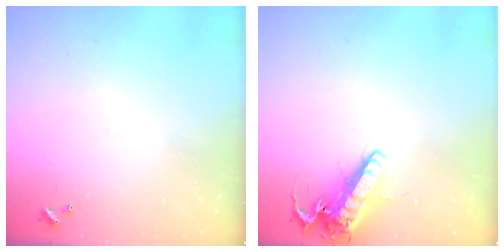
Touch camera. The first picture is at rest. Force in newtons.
{"total": 16.2, "press": 16.0, "slide": 2.5}